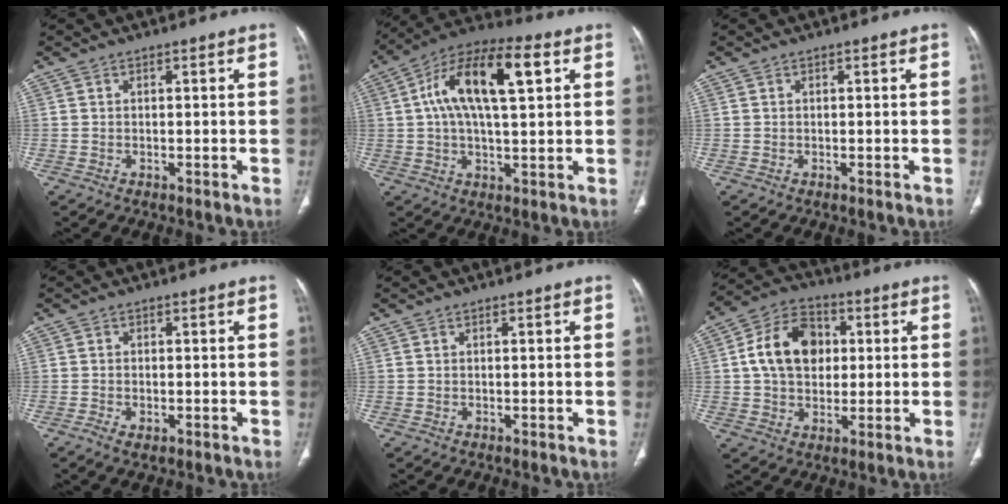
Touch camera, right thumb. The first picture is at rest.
{"total": 16.7, "force": [4.6, 6.7, 14.6], "torque": [-0.252, 0.022, 0.070]}
{"total": 0.0}
{"total": 2.2, "force": [-1.0, 1.2, 1.5], "torque": [-0.031, 0.001, -0.015]}
{"total": 0.0}
{"total": 13.5, "force": [1.9, 9.9, 8.9], "torque": [-0.130, 0.013, 0.025]}